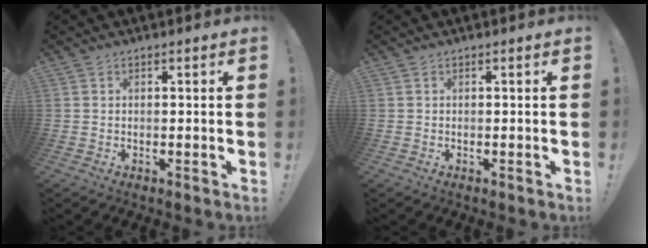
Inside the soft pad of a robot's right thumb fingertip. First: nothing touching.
{"total": 0.0}